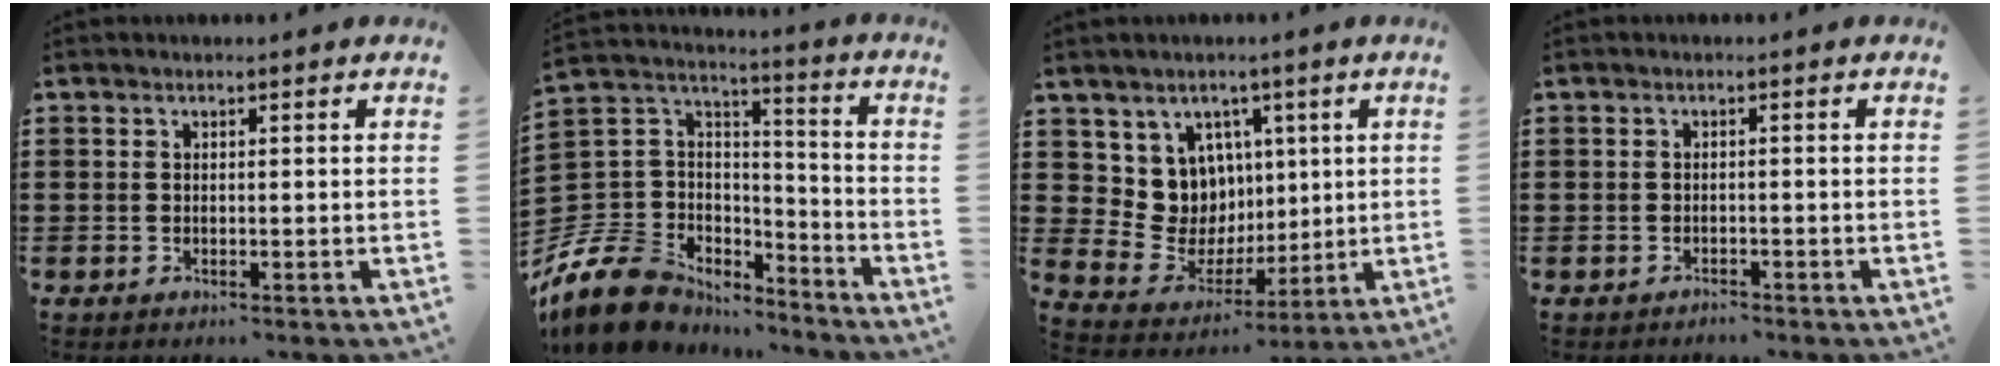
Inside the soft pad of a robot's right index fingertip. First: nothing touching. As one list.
[{"total": 11.7, "force": [-8.3, 7.7, 3.0], "torque": [-0.110, 0.017, -0.161]}, {"total": 8.5, "force": [2.7, 7.9, 1.6], "torque": [-0.070, -0.031, 0.057]}, {"total": 0.9, "force": [-0.9, 0.1, -0.2], "torque": [0.000, 0.004, -0.022]}]